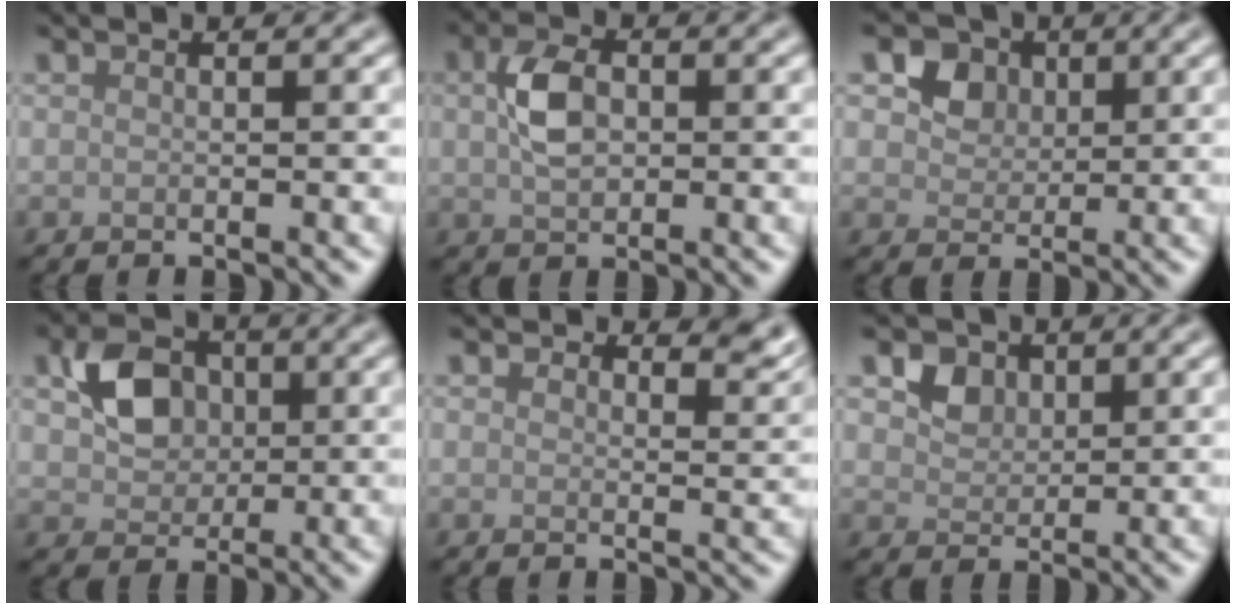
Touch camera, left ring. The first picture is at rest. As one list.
[{"total": 3.7, "force": [0.4, 2.4, 2.8], "torque": [-0.058, 0.006, 0.003]}, {"total": 4.0, "force": [1.8, 3.1, 1.8], "torque": [-0.037, -0.011, 0.035]}, {"total": 4.5, "force": [0.9, 3.6, 2.7], "torque": [-0.050, 0.002, 0.014]}, {"total": 3.0, "force": [2.2, 1.5, 1.5], "torque": [-0.021, -0.008, 0.029]}, {"total": 2.8, "force": [1.3, 2.2, 1.2], "torque": [-0.029, -0.009, 0.028]}]